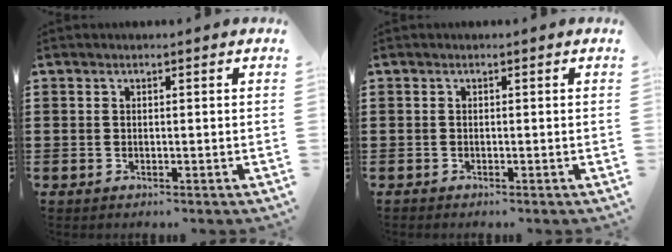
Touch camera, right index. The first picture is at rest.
{"total": 0.0}